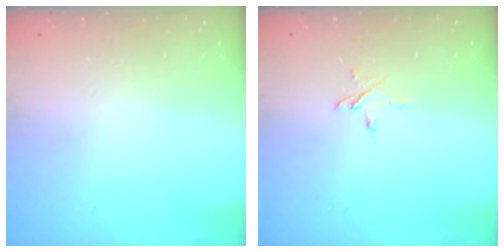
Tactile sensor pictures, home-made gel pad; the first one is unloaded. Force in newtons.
{"total": 3.7, "press": 3.7, "slide": 0.3}